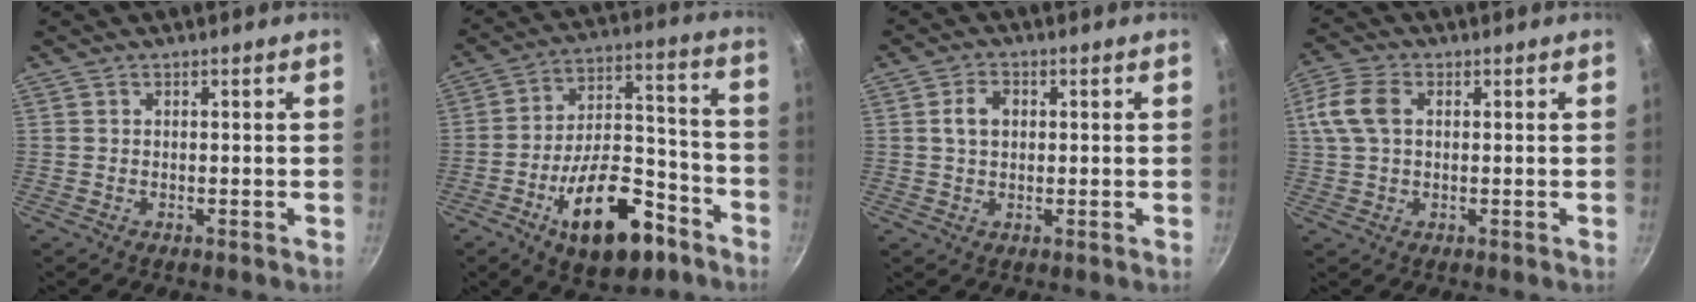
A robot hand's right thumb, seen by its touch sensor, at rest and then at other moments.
{"total": 20.3, "force": [-10.2, 10.0, 14.3], "torque": [-0.187, 0.082, -0.147]}
{"total": 4.2, "force": [0.7, 3.0, 2.8], "torque": [-0.037, 0.005, 0.011]}
{"total": 7.6, "force": [1.5, 4.9, 5.6], "torque": [-0.120, 0.014, 0.021]}